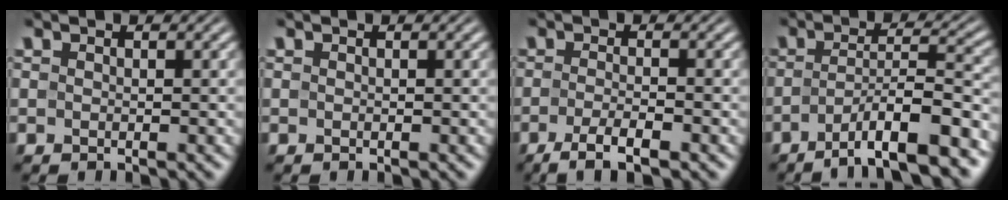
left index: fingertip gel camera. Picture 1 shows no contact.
{"total": 0.0}
{"total": 3.9, "force": [-2.2, 0.9, 3.1], "torque": [-0.058, -0.004, -0.044]}
{"total": 9.8, "force": [-5.7, 2.4, 7.7], "torque": [-0.110, 0.006, -0.093]}